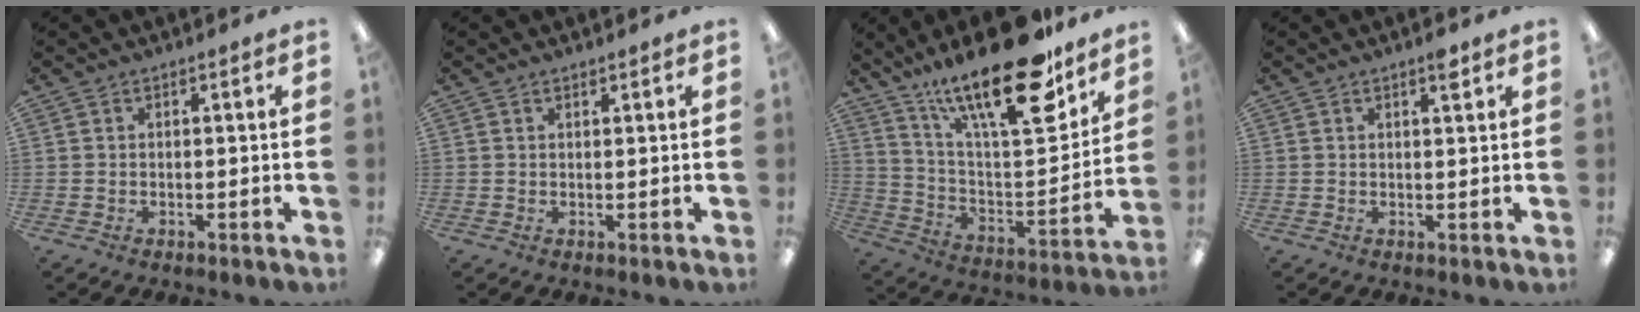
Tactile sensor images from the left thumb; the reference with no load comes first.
{"total": 0.6, "force": [0.6, 0.1, 0.1], "torque": [-0.003, 0.001, 0.011]}
{"total": 25.9, "force": [17.7, 7.7, 17.3], "torque": [-0.271, -0.109, 0.293]}
{"total": 2.6, "force": [1.8, 0.7, 1.8], "torque": [-0.016, -0.008, 0.026]}